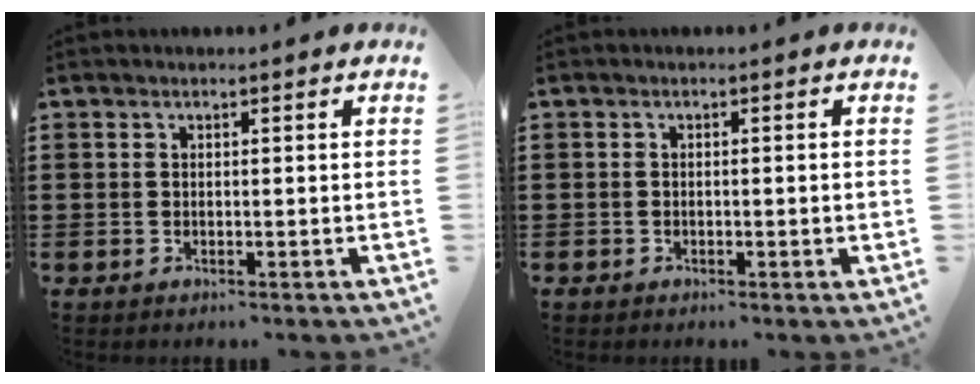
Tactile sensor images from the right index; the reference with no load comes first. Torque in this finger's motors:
{"motor_torque": [-0.66, 0.80, -0.01, 0.00]}